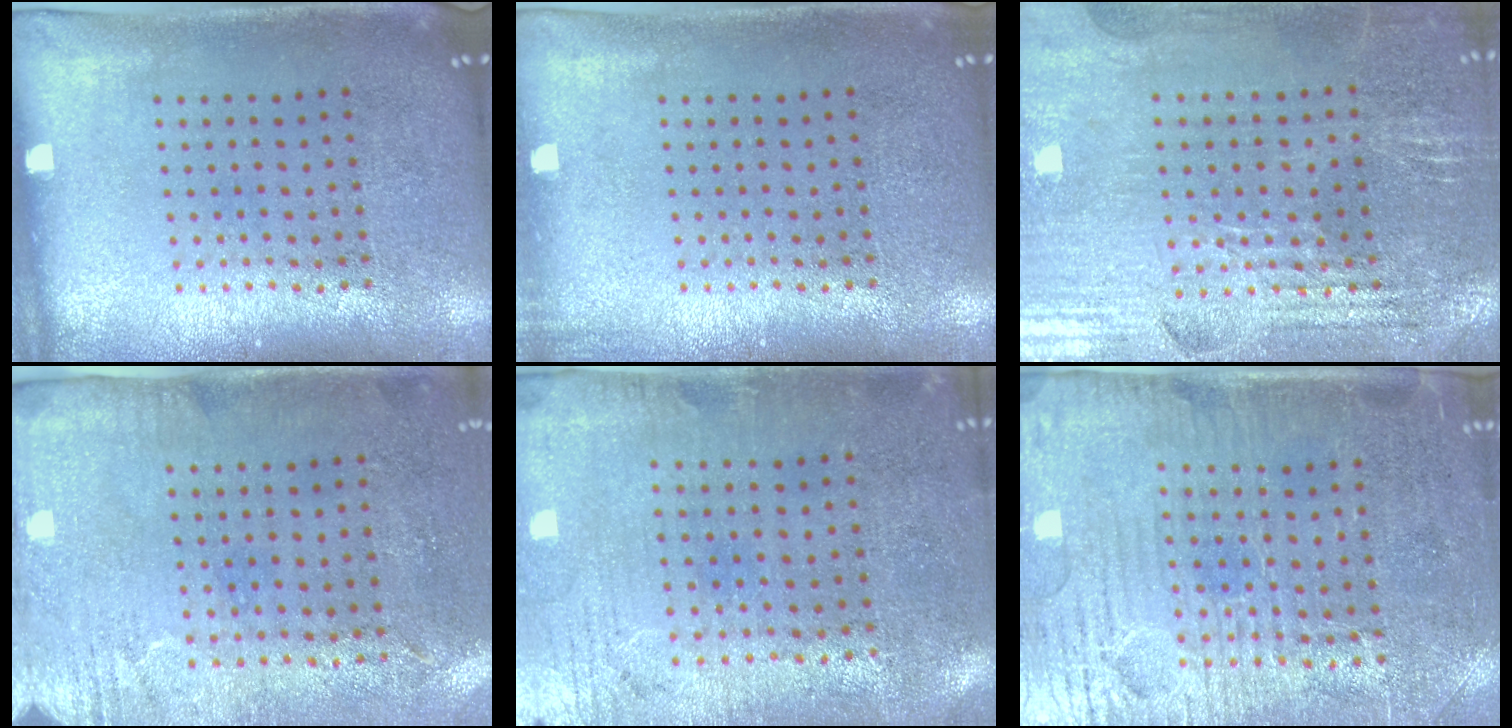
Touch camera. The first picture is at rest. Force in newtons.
{"total": 0.7, "press": 0.7, "slide": 0.0}
{"total": 2.8, "press": 2.8, "slide": 0.5}
{"total": 3.0, "press": 2.4, "slide": 1.8}
{"total": 0.5, "press": 0.2, "slide": 0.5}
{"total": 3.7, "press": 3.4, "slide": 1.3}